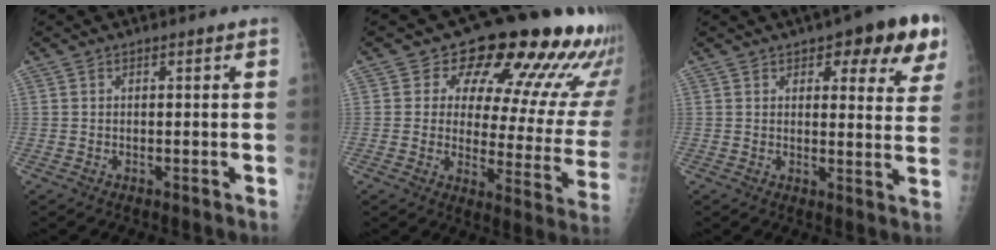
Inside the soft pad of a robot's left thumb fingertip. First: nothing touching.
{"total": 20.5, "force": [14.5, 8.5, 11.7], "torque": [-0.088, -0.078, 0.169]}
{"total": 12.1, "force": [6.6, 4.9, 8.9], "torque": [-0.054, -0.023, 0.078]}